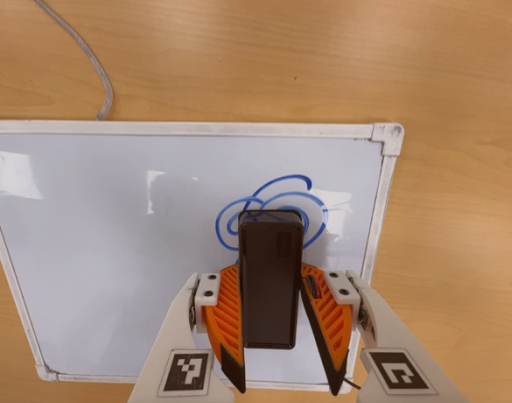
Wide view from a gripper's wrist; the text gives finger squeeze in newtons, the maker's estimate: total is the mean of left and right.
{"total": 9.1, "left": 10.5, "right": 7.7}